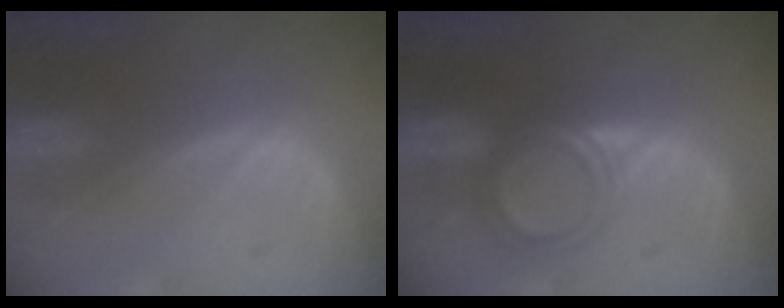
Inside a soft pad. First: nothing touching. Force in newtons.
{"total": 4.9, "press": 4.7, "slide": 1.4}